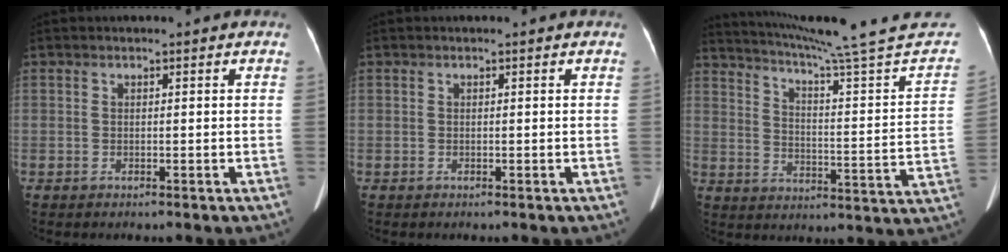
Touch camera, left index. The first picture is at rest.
{"total": 0.0}
{"total": 25.3, "force": [22.7, -1.8, 10.9], "torque": [-0.172, -0.086, 0.293]}